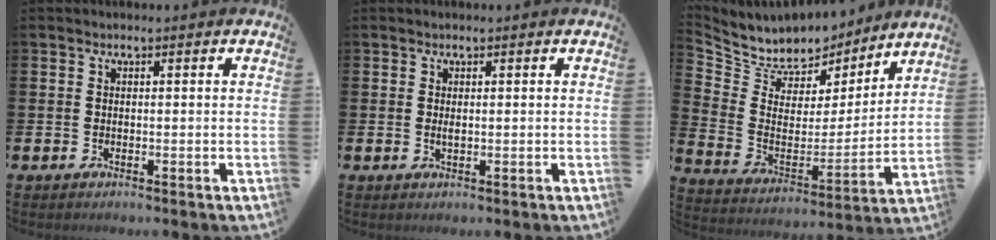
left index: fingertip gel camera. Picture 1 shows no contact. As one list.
[{"total": 0.7, "force": [0.3, 0.2, 0.6], "torque": [-0.002, -0.002, 0.003]}, {"total": 8.2, "force": [7.6, 3.1, -0.3], "torque": [-0.054, -0.061, 0.138]}]